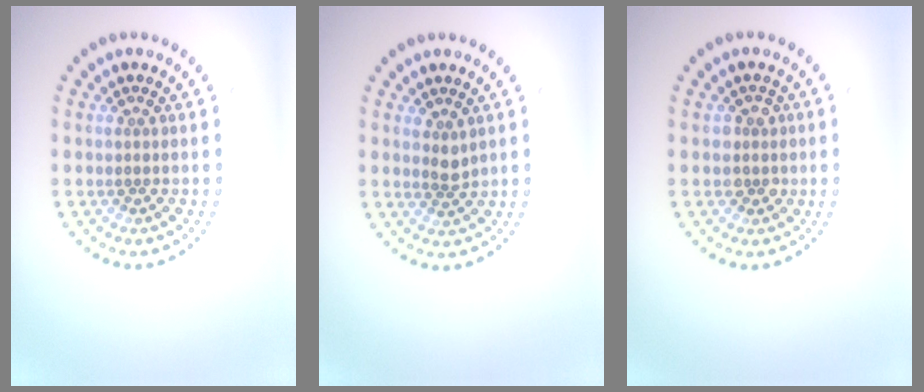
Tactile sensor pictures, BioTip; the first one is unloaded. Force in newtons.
{"total": 1.3, "press": 1.1, "slide": 0.8}
{"total": 1.7, "press": 1.5, "slide": 0.7}